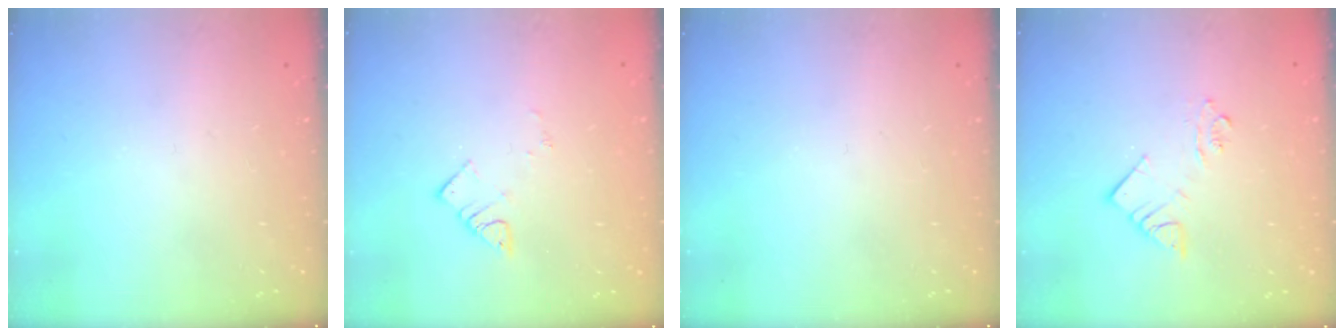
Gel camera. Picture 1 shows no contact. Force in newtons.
{"total": 3.3, "press": 3.3, "slide": 0.3}
{"total": 0.0}
{"total": 4.3, "press": 4.3, "slide": 0.3}